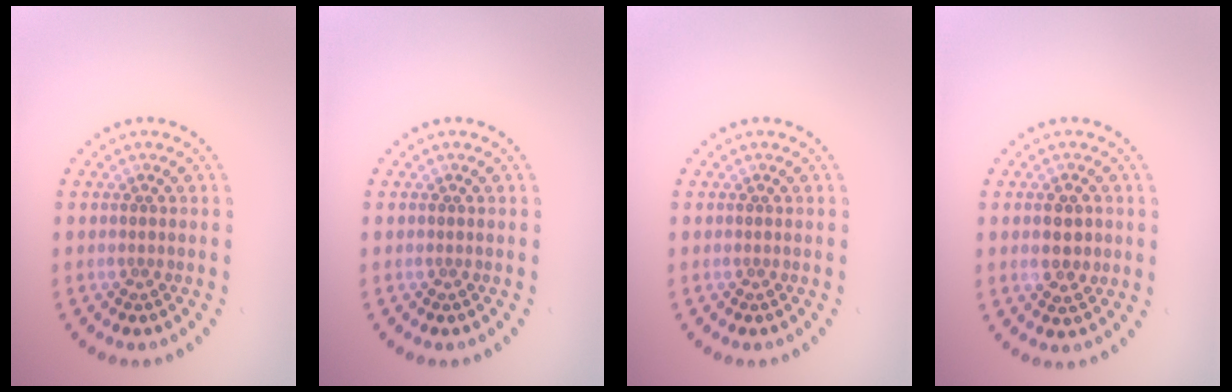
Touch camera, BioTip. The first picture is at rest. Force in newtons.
{"total": 0.0}
{"total": 0.0}
{"total": 2.2, "press": 2.2, "slide": 0.1}